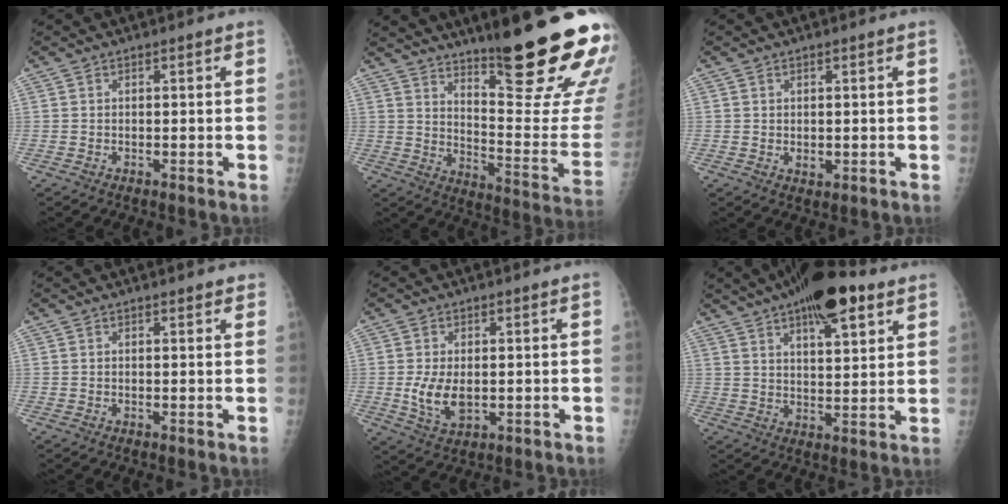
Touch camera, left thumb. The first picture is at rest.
{"total": 25.4, "force": [16.4, 4.0, 19.0], "torque": [-0.236, -0.104, 0.243]}
{"total": 1.8, "force": [0.1, 1.1, 1.4], "torque": [-0.012, -0.008, 0.005]}
{"total": 1.8, "force": [1.5, 0.5, 0.8], "torque": [-0.004, 0.000, 0.015]}
{"total": 6.6, "force": [-0.5, 3.8, 5.4], "torque": [-0.096, -0.015, -0.002]}
{"total": 15.1, "force": [8.8, 5.4, 11.0], "torque": [-0.136, -0.027, 0.133]}